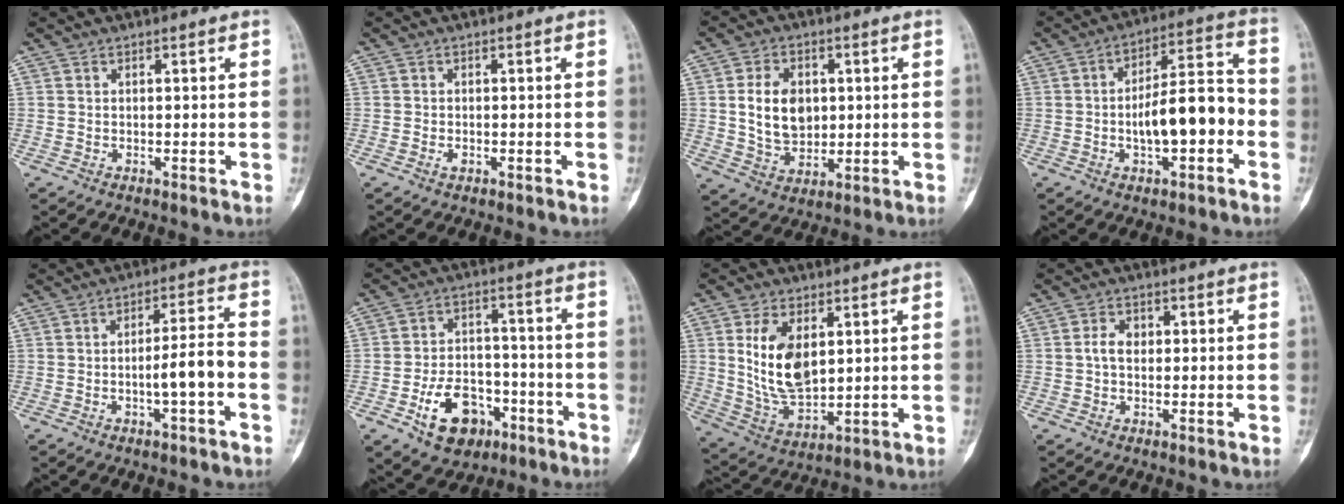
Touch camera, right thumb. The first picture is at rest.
{"total": 0.9, "force": [-0.4, 0.6, 0.6], "torque": [-0.011, 0.003, -0.006]}
{"total": 9.9, "force": [1.4, 7.1, 6.8], "torque": [-0.098, -0.009, 0.032]}
{"total": 13.2, "force": [-2.7, 5.3, 11.8], "torque": [-0.173, 0.042, -0.046]}
{"total": 6.9, "force": [-2.1, 1.1, 6.5], "torque": [-0.111, 0.029, -0.035]}
{"total": 12.2, "force": [-5.7, 8.3, 7.0], "torque": [-0.086, 0.040, -0.085]}
{"total": 12.8, "force": [3.0, 7.2, 10.1], "torque": [-0.177, -0.021, 0.070]}
{"total": 3.1, "force": [0.2, 2.3, 2.2], "torque": [-0.034, 0.011, -0.002]}